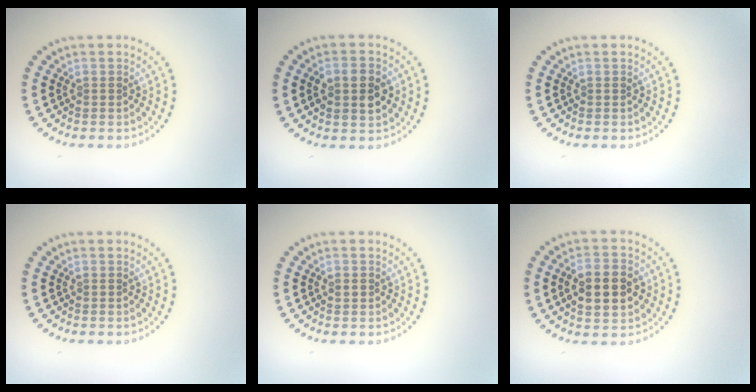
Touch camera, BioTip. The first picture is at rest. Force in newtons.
{"total": 3.6, "press": 3.5, "slide": 0.3}
{"total": 0.0}
{"total": 0.0}
{"total": 0.9, "press": 0.9, "slide": 0.1}
{"total": 5.3, "press": 5.3, "slide": 0.1}